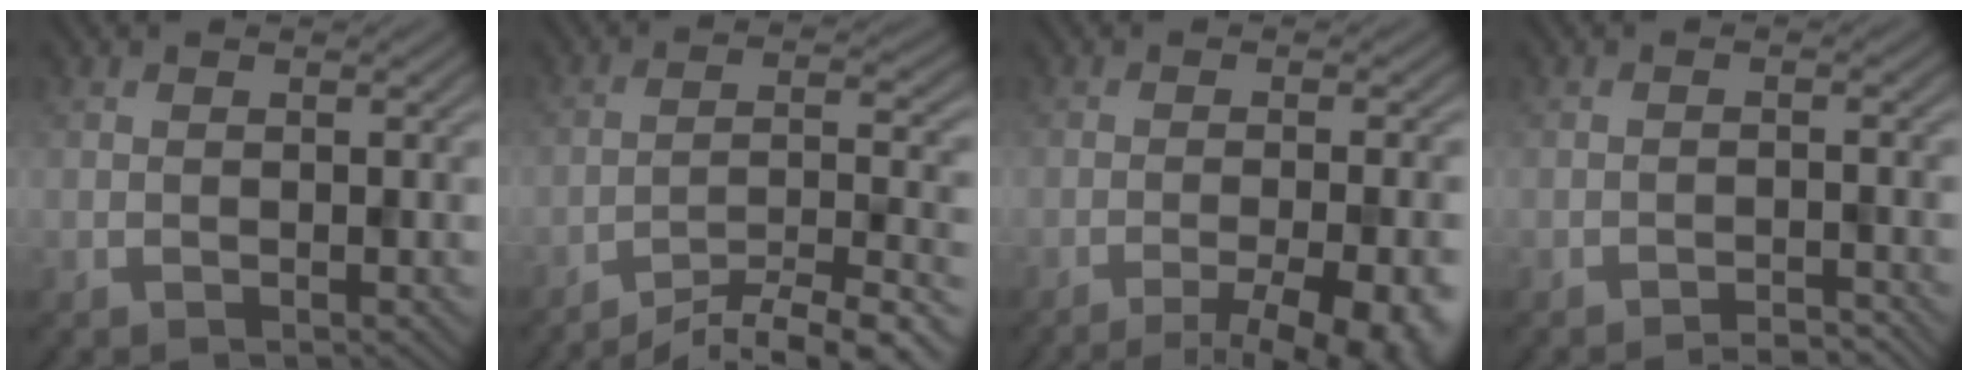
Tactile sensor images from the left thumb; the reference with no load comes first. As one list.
[{"total": 10.7, "force": [-9.1, 1.4, 5.3], "torque": [-0.085, 0.003, -0.143]}, {"total": 10.5, "force": [-6.2, 2.7, 8.0], "torque": [-0.105, -0.003, -0.070]}, {"total": 2.2, "force": [-2.1, 0.2, 0.8], "torque": [-0.007, 0.005, -0.036]}]